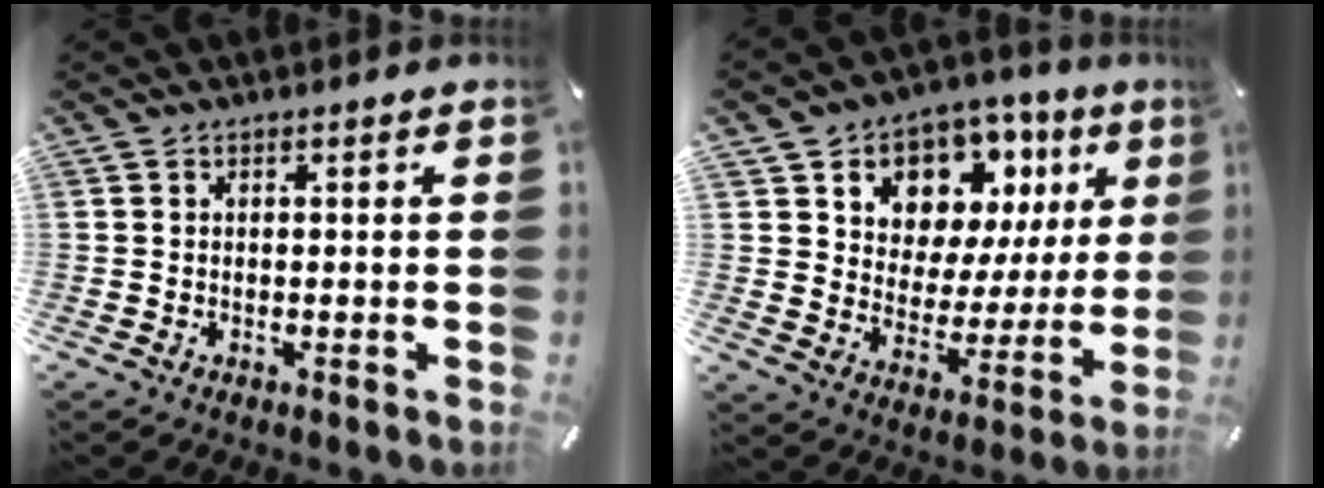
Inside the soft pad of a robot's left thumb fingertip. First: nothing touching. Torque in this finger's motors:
{"motor_torque": [0.72, 0.99, 1.56, -1.21, 0.11]}